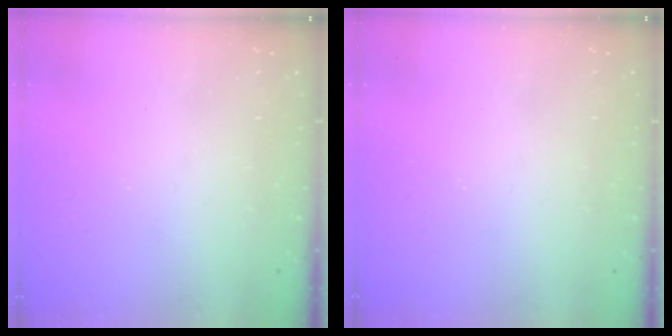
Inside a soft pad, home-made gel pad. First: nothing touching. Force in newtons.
{"total": 0.0}